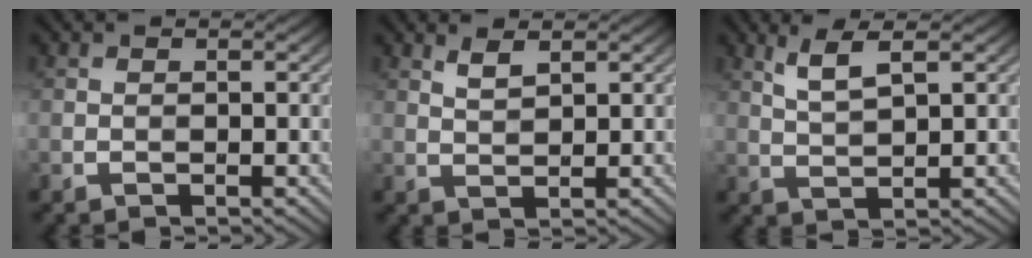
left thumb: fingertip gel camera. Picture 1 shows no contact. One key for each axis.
{"total": 2.1, "fx": 1.4, "fy": 0.6, "fz": 1.4, "tx": -0.034, "ty": -0.002, "tz": 0.031}
{"total": 3.8, "fx": 2.2, "fy": 0.8, "fz": 3.0, "tx": -0.072, "ty": 0.001, "tz": 0.049}